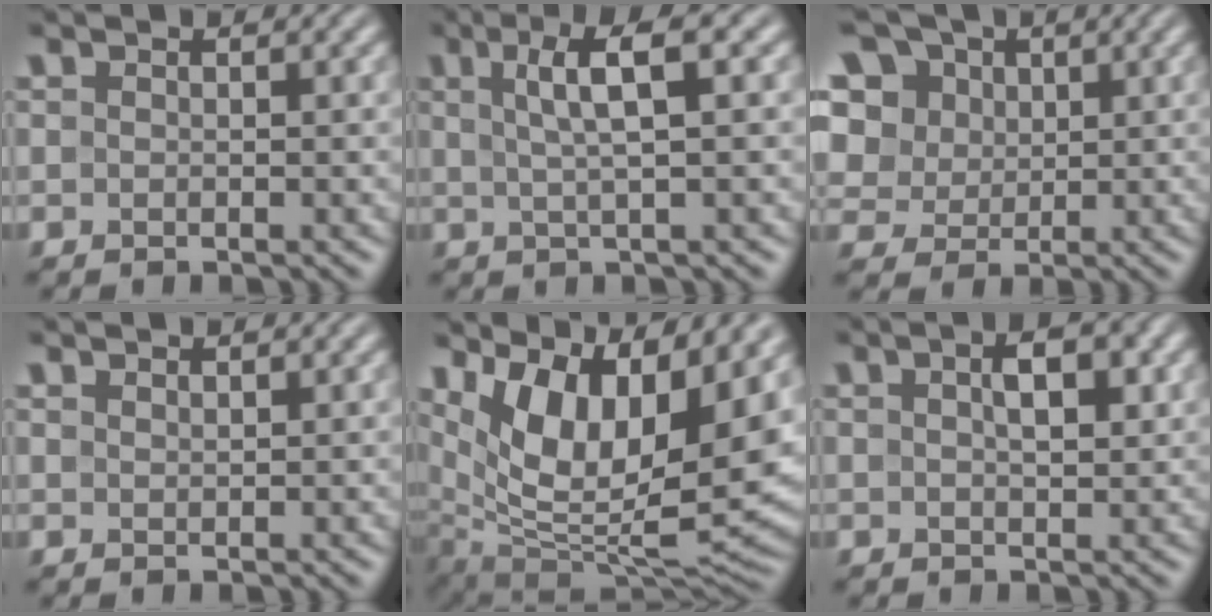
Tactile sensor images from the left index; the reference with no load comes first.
{"total": 4.9, "force": [1.4, 1.0, 4.5], "torque": [-0.077, 0.009, 0.022]}
{"total": 11.6, "force": [5.4, 8.7, 5.5], "torque": [-0.138, 0.034, 0.085]}
{"total": 0.6, "force": [0.6, 0.1, 0.1], "torque": [-0.004, -0.001, 0.013]}
{"total": 14.2, "force": [5.7, 6.7, 11.2], "torque": [-0.183, 0.001, 0.102]}
{"total": 3.5, "force": [1.0, 1.4, 3.0], "torque": [-0.052, 0.008, 0.016]}